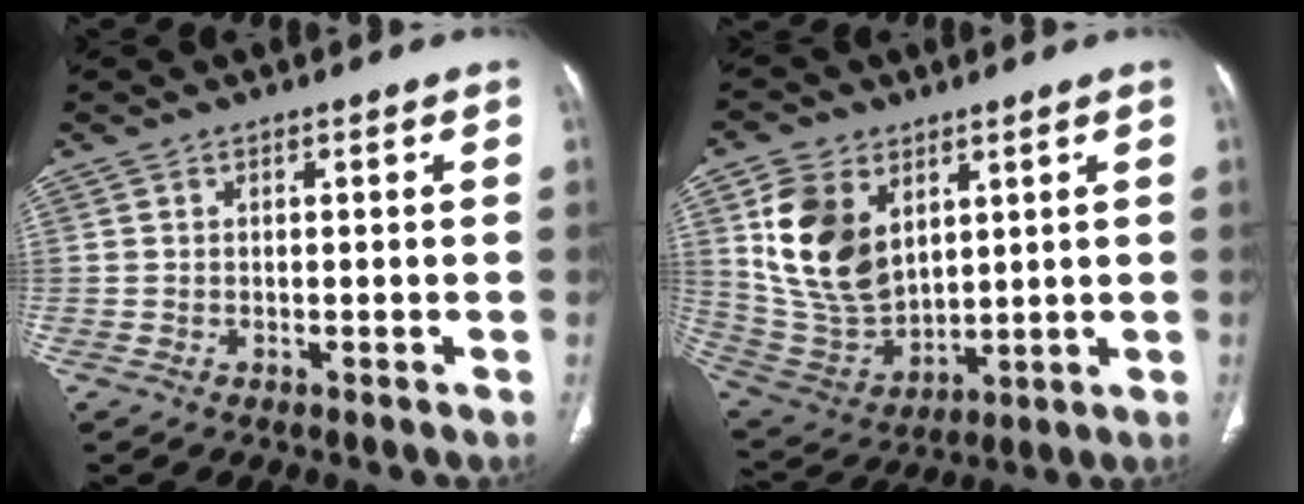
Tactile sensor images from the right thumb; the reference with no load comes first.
{"total": 16.0, "force": [5.8, 10.7, 10.4], "torque": [-0.175, -0.028, 0.135]}